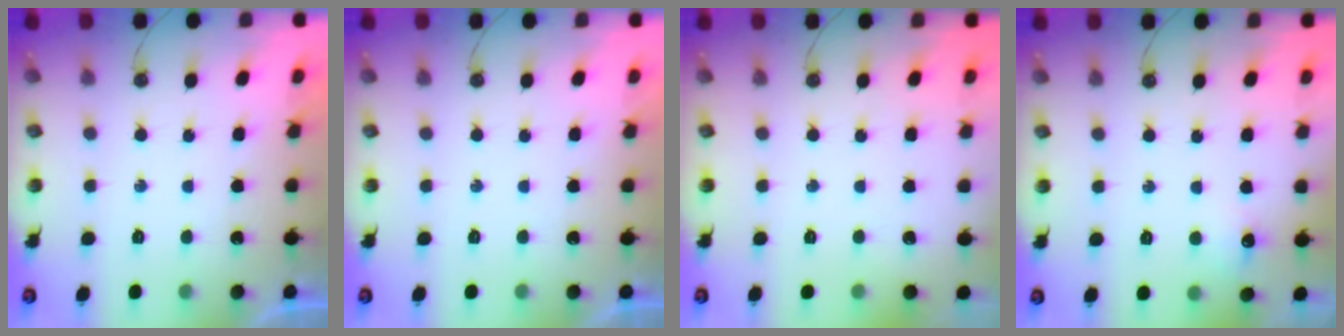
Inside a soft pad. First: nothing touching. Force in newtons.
{"total": 0.0}
{"total": 0.0}
{"total": 5.8, "press": 5.8, "slide": 0.9}